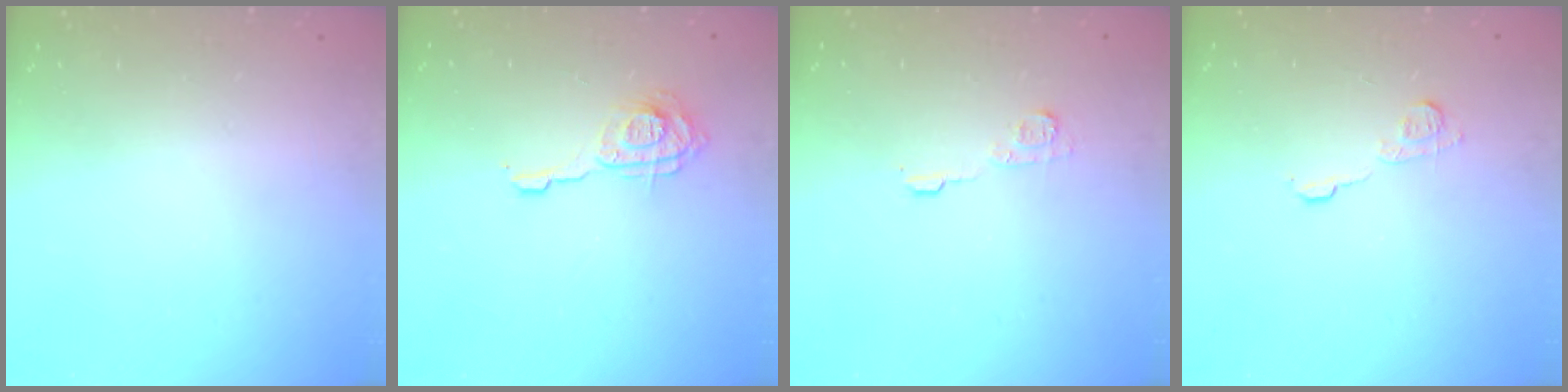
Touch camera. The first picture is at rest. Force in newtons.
{"total": 10.2, "press": 10.2, "slide": 0.8}
{"total": 6.4, "press": 6.4, "slide": 0.7}
{"total": 6.8, "press": 6.8, "slide": 0.5}